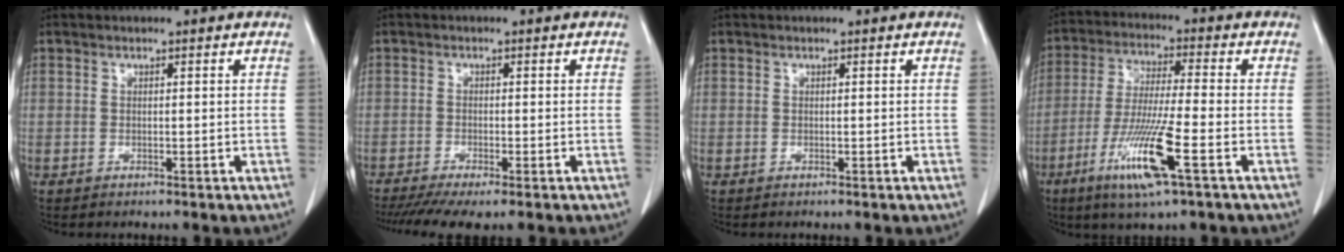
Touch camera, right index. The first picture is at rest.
{"total": 7.0, "force": [-5.3, 0.8, 4.6], "torque": [-0.072, -0.013, -0.086]}
{"total": 0.0}
{"total": 12.0, "force": [-5.2, 0.2, 10.8], "torque": [-0.218, -0.023, -0.098]}